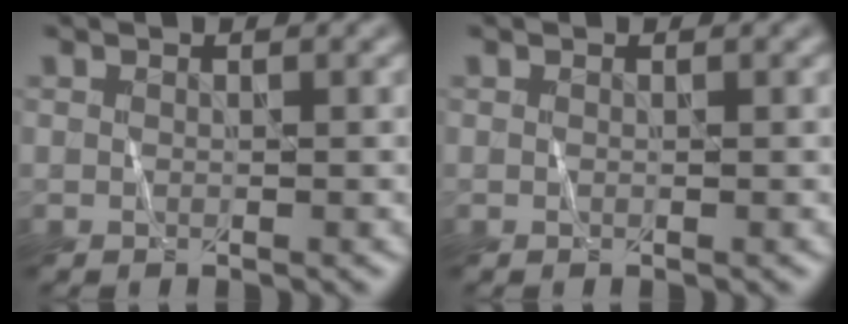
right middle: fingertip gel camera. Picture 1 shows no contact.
{"total": 0.0}